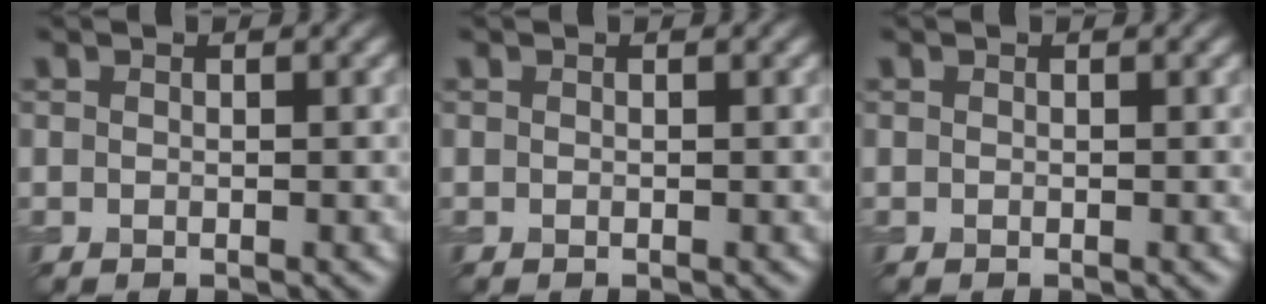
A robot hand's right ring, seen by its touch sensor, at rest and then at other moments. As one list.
[{"total": 0.0}, {"total": 0.0}]